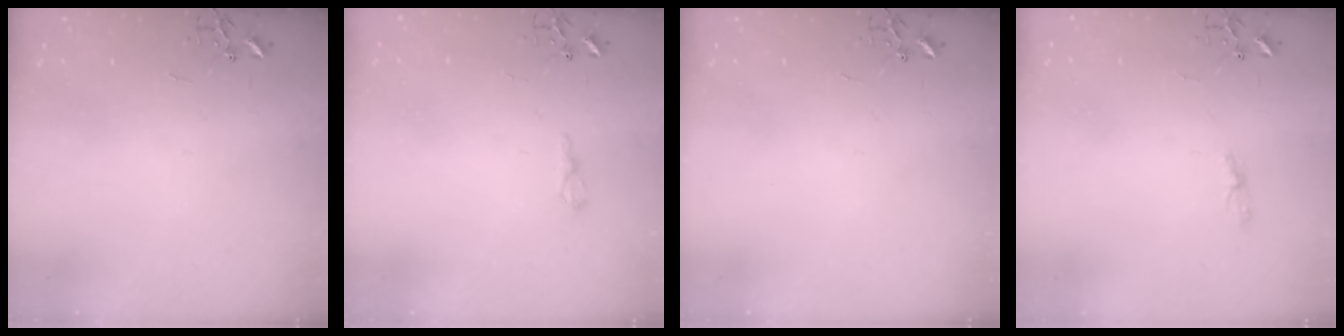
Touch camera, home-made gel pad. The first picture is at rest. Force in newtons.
{"total": 7.3, "press": 7.3, "slide": 0.9}
{"total": 0.0}
{"total": 4.4, "press": 4.4, "slide": 0.6}